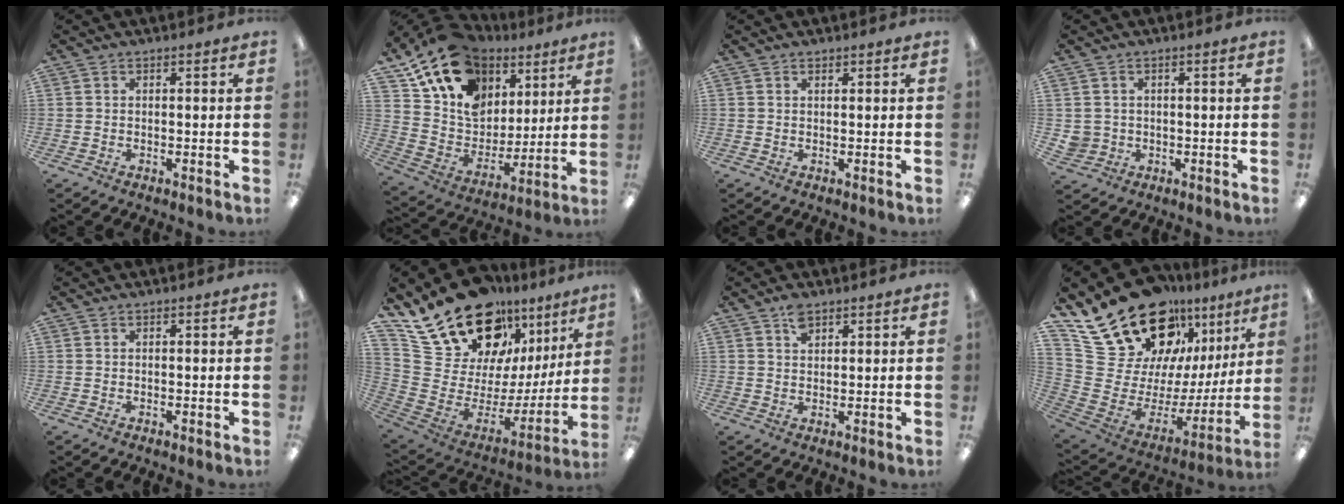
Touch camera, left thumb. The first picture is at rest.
{"total": 18.3, "force": [11.3, 12.4, 7.5], "torque": [-0.149, -0.066, 0.210]}
{"total": 0.7, "force": [0.4, 0.1, 0.5], "torque": [-0.012, -0.002, 0.008]}
{"total": 2.7, "force": [0.0, 2.7, 0.0], "torque": [-0.008, 0.002, 0.000]}
{"total": 0.0}
{"total": 23.1, "force": [17.9, 10.8, 9.8], "torque": [-0.178, -0.133, 0.340]}
{"total": 3.2, "force": [2.1, 1.8, 1.4], "torque": [-0.017, -0.008, 0.037]}
{"total": 25.7, "force": [18.5, 13.2, 11.9], "torque": [-0.215, -0.137, 0.361]}